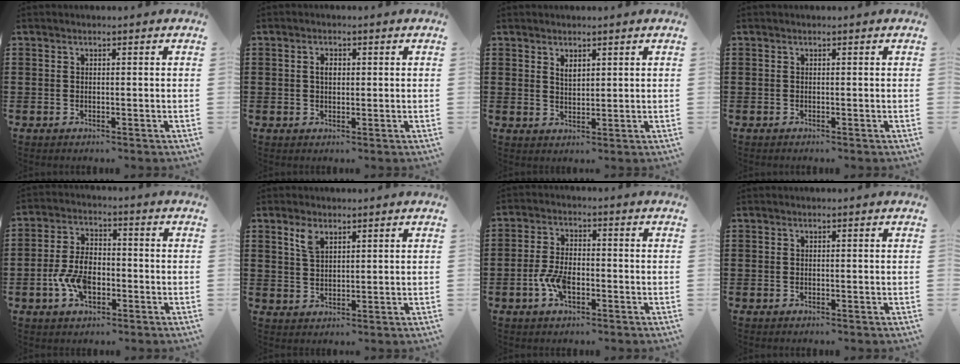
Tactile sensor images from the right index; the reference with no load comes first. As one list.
[{"total": 2.0, "force": [0.3, 1.2, 1.6], "torque": [-0.033, 0.009, 0.004]}, {"total": 1.8, "force": [1.3, 0.9, 0.9], "torque": [-0.019, 0.003, 0.024]}, {"total": 0.0}, {"total": 7.2, "force": [-2.1, 4.2, 5.5], "torque": [-0.128, 0.002, -0.043]}, {"total": 3.4, "force": [2.2, 1.6, 2.1], "torque": [-0.048, 0.005, 0.040]}, {"total": 5.0, "force": [-1.7, 2.4, 4.1], "torque": [-0.097, -0.004, -0.035]}, {"total": 0.0}]